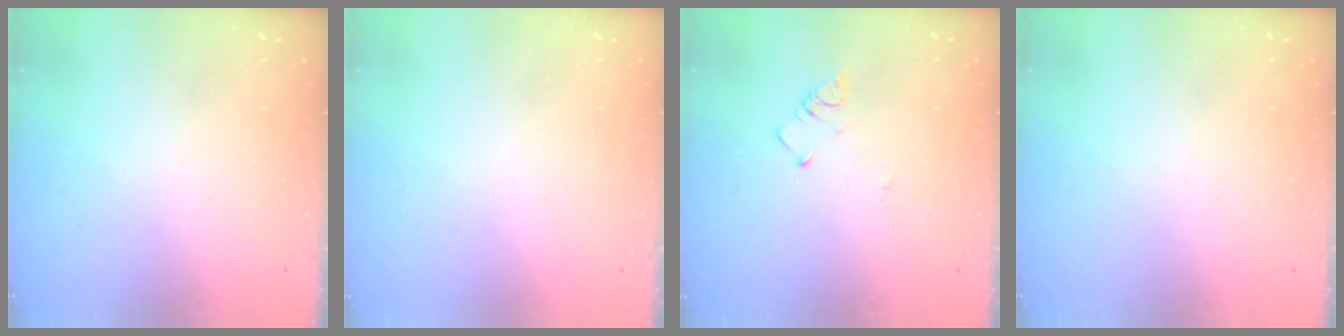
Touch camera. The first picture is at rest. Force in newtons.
{"total": 1.7, "press": 1.7, "slide": 0.1}
{"total": 2.8, "press": 2.8, "slide": 0.5}
{"total": 0.0}